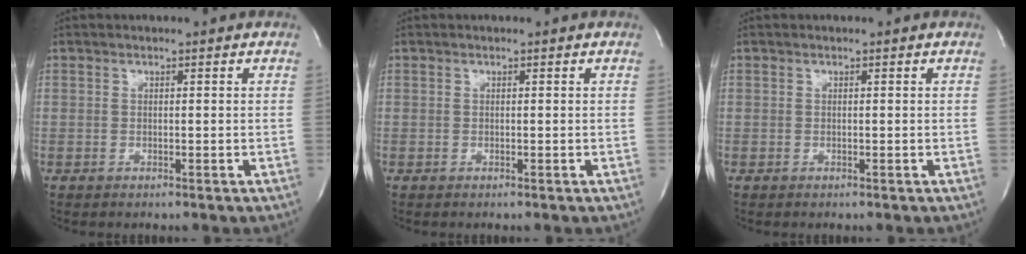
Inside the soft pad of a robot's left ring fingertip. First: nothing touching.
{"total": 0.0}
{"total": 0.0}